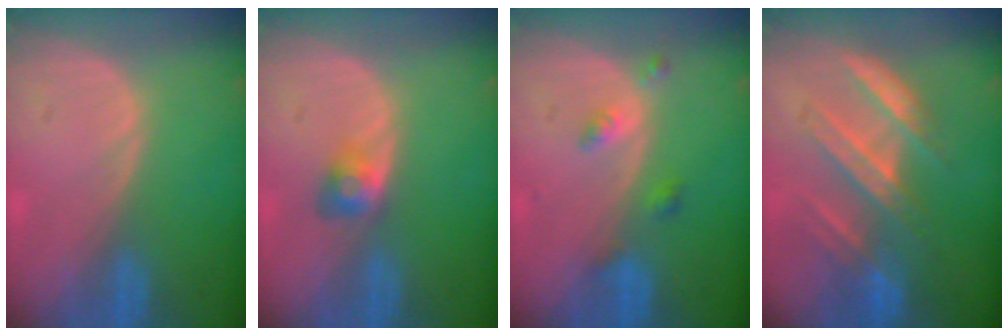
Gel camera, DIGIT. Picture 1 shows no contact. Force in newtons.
{"total": 2.8, "press": 2.6, "slide": 1.2}
{"total": 2.9, "press": 2.9, "slide": 0.2}
{"total": 7.1, "press": 7.1, "slide": 0.3}